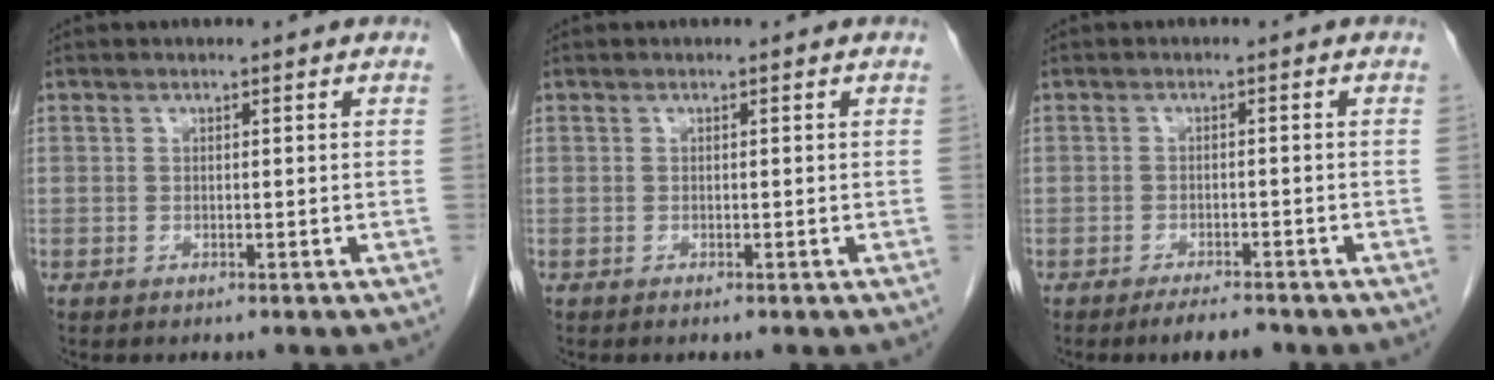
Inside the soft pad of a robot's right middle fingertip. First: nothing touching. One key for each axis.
{"total": 0.0}
{"total": 3.4, "fx": -2.8, "fy": 0.7, "fz": 1.9, "tx": -0.033, "ty": -0.005, "tz": -0.042}